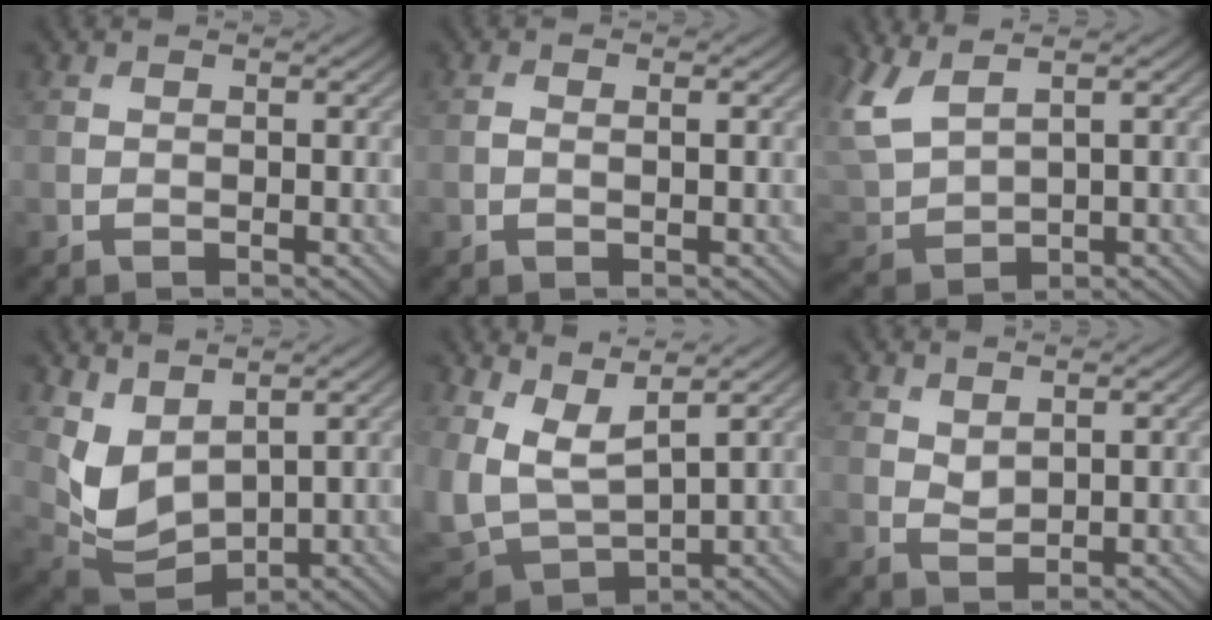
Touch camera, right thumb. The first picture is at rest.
{"total": 0.9, "force": [0.0, 0.3, 0.9], "torque": [-0.018, 0.000, 0.000]}
{"total": 5.5, "force": [3.6, 2.1, 3.6], "torque": [-0.110, 0.002, 0.075]}
{"total": 6.2, "force": [2.6, 3.8, 4.1], "torque": [-0.105, -0.013, 0.060]}
{"total": 7.5, "force": [4.2, 3.0, 5.3], "torque": [-0.136, 0.000, 0.081]}
{"total": 1.6, "force": [1.2, 0.8, 0.8], "torque": [-0.022, -0.003, 0.027]}